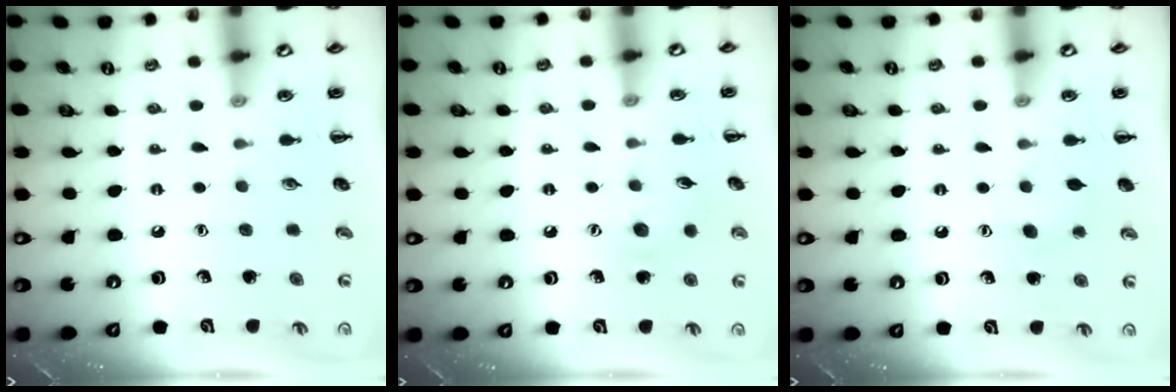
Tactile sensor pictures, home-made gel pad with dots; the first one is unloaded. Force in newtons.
{"total": 6.8, "press": 6.6, "slide": 1.6}
{"total": 3.9, "press": 3.7, "slide": 1.1}